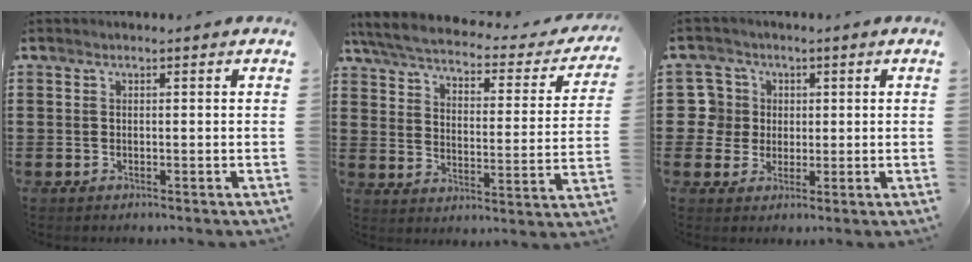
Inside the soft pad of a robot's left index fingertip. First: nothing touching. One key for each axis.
{"total": 4.1, "fx": 3.5, "fy": 0.6, "fz": 2.2, "tx": -0.061, "ty": -0.026, "tz": 0.054}
{"total": 5.8, "fx": 1.0, "fy": 5.7, "fz": 0.6, "tx": -0.039, "ty": 0.010, "tz": 0.017}